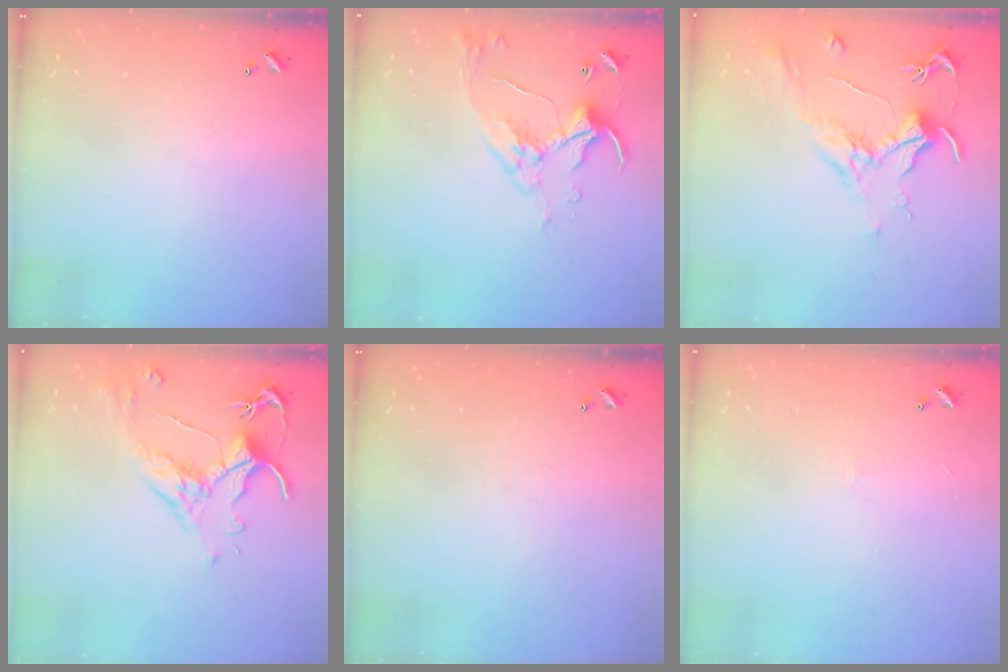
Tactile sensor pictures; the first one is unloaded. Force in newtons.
{"total": 7.0, "press": 6.9, "slide": 0.8}
{"total": 2.1, "press": 2.0, "slide": 0.8}
{"total": 2.5, "press": 2.1, "slide": 1.4}
{"total": 0.0}
{"total": 0.7, "press": 0.3, "slide": 0.7}